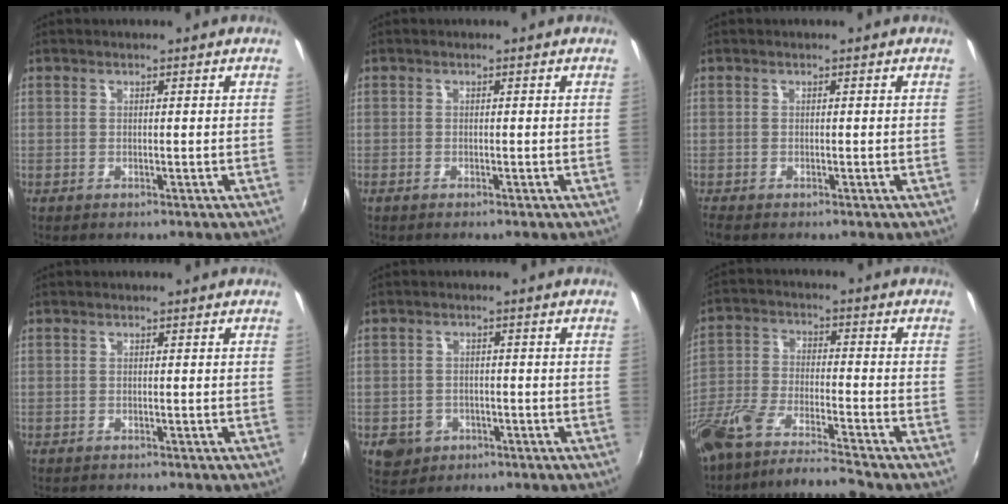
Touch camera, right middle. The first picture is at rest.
{"total": 0.7, "force": [-0.6, 0.2, 0.2], "torque": [-0.005, -0.003, -0.013]}
{"total": 1.1, "force": [-1.0, 0.3, 0.5], "torque": [-0.012, -0.006, -0.018]}
{"total": 1.3, "force": [-1.2, 0.3, 0.3], "torque": [-0.009, -0.007, -0.019]}
{"total": 5.3, "force": [-2.4, 4.5, 1.6], "torque": [-0.046, 0.004, -0.032]}
{"total": 11.9, "force": [-10.5, 0.5, 5.7], "torque": [-0.131, -0.016, -0.197]}